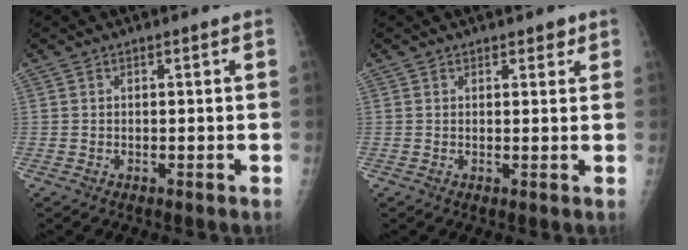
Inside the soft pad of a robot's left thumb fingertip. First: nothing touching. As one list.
[{"total": 2.0, "force": [1.4, 1.2, 0.8], "torque": [0.010, -0.006, 0.014]}]